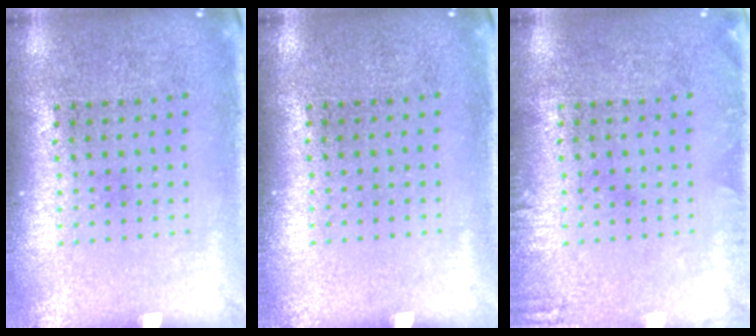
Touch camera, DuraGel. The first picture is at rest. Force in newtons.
{"total": 0.0}
{"total": 1.1, "press": 1.1, "slide": 0.2}